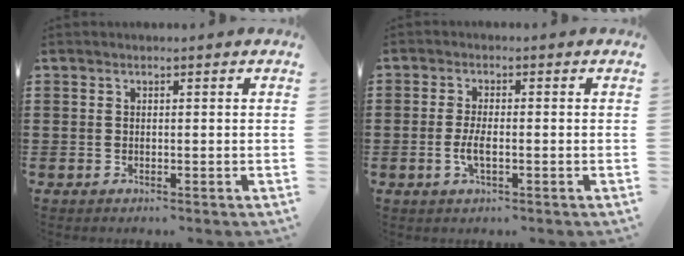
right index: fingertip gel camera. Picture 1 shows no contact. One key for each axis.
{"total": 3.1, "fx": -0.9, "fy": 0.7, "fz": 2.9, "tx": -0.065, "ty": -0.008, "tz": -0.020}